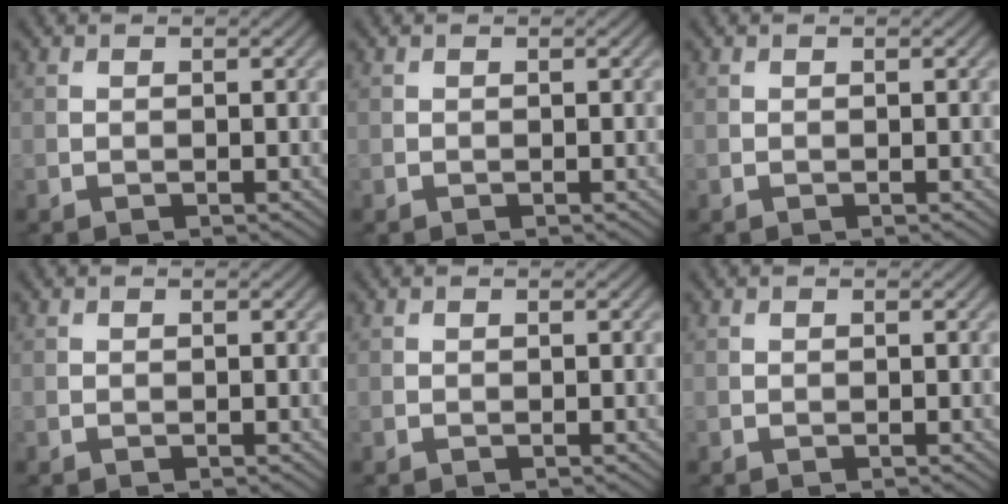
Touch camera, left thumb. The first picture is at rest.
{"total": 0.0}
{"total": 0.0}
{"total": 0.0}
{"total": 0.0}
{"total": 0.0}